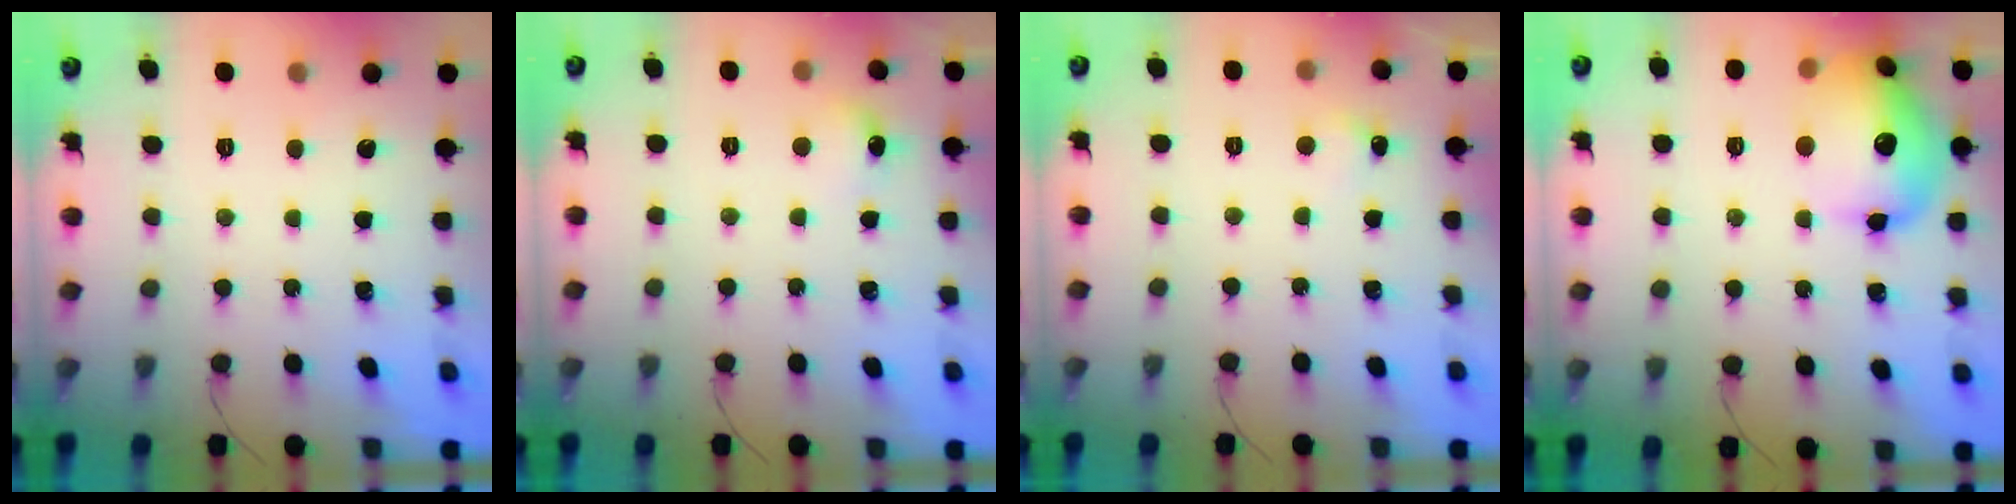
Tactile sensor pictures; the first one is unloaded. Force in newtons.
{"total": 6.2, "press": 6.0, "slide": 1.7}
{"total": 4.9, "press": 4.7, "slide": 1.1}
{"total": 18.0, "press": 17.9, "slide": 1.8}